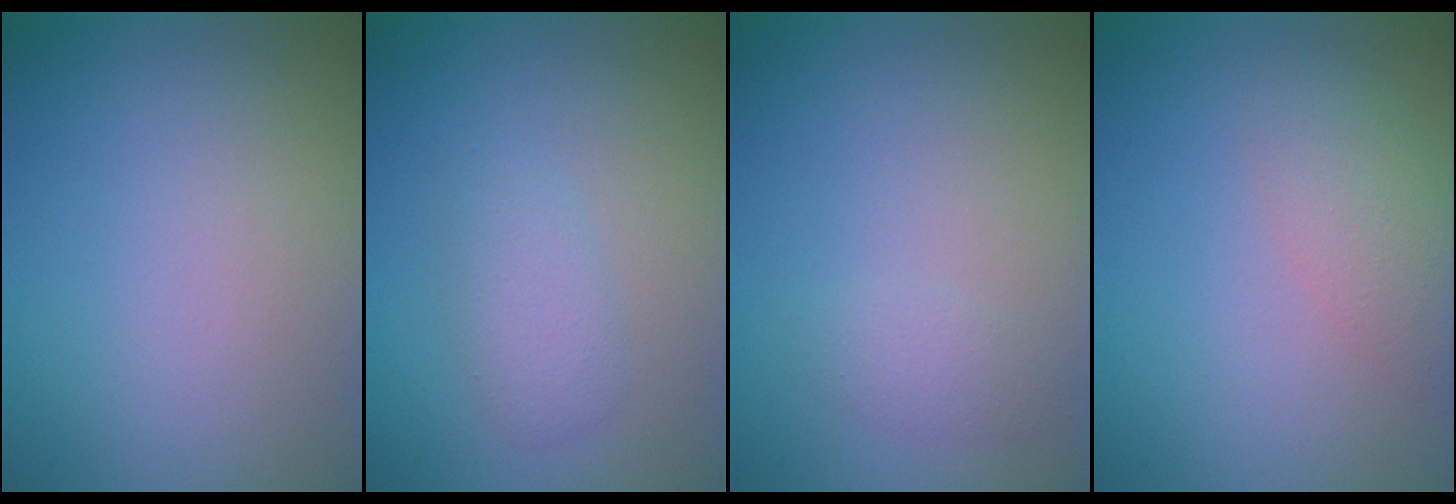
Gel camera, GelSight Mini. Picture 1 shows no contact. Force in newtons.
{"total": 2.1, "press": 2.1, "slide": 0.1}
{"total": 1.2, "press": 1.2, "slide": 0.0}
{"total": 2.8, "press": 2.8, "slide": 0.1}